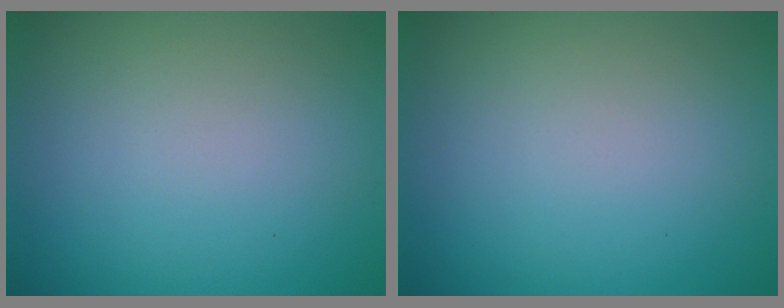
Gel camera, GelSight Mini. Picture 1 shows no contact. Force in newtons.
{"total": 0.0}